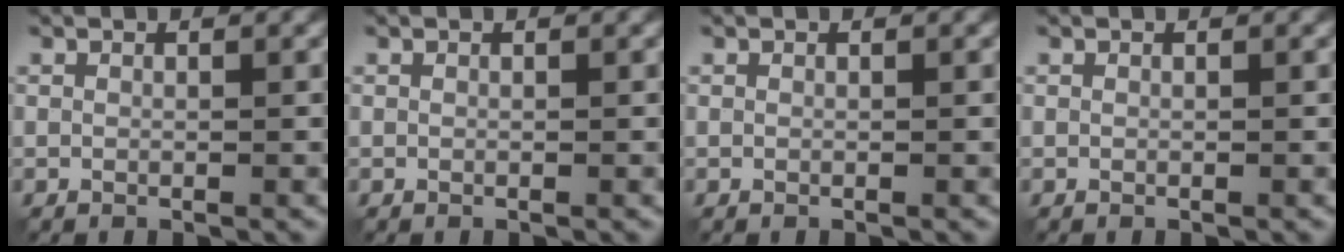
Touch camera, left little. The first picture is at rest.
{"total": 0.0}
{"total": 0.0}
{"total": 0.0}